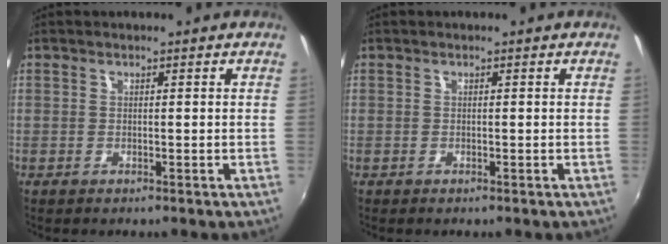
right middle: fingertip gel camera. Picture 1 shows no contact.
{"total": 0.0}